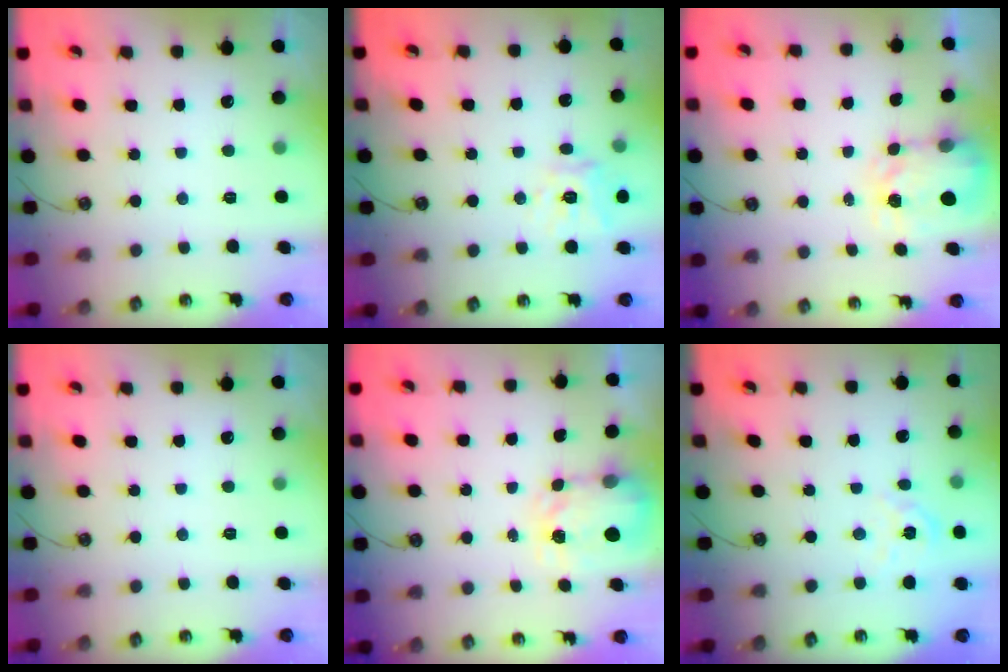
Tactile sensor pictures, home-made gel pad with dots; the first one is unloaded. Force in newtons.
{"total": 12.1, "press": 12.0, "slide": 1.5}
{"total": 3.9, "press": 3.8, "slide": 0.6}
{"total": 0.0}
{"total": 3.8, "press": 3.8, "slide": 0.6}
{"total": 3.4, "press": 3.4, "slide": 0.3}